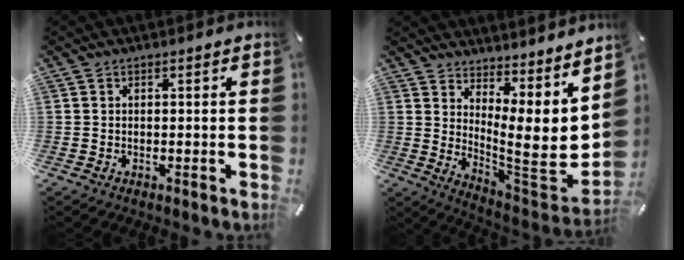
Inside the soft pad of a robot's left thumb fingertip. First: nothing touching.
{"total": 12.0, "force": [3.4, 4.3, 10.7], "torque": [-0.130, -0.080, 0.061]}